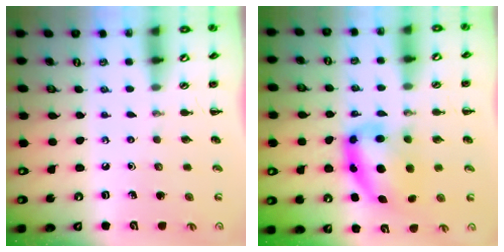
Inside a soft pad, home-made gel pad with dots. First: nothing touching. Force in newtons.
{"total": 9.8, "press": 9.5, "slide": 2.5}